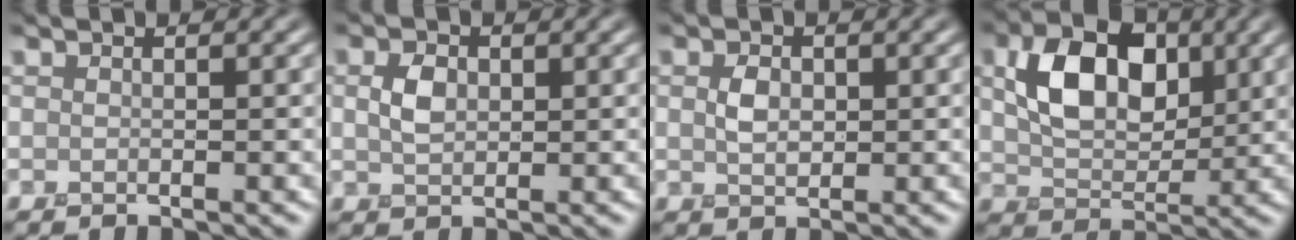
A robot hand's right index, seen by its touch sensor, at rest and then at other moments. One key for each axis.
{"total": 2.0, "fx": 0.0, "fy": 1.5, "fz": 1.3, "tx": -0.032, "ty": -0.003, "tz": -0.002}
{"total": 1.7, "fx": -0.1, "fy": 1.3, "fz": 1.1, "tx": -0.024, "ty": -0.006, "tz": -0.003}
{"total": 6.9, "fx": 1.3, "fy": 4.6, "fz": 5.0, "tx": -0.094, "ty": -0.002, "tz": 0.023}